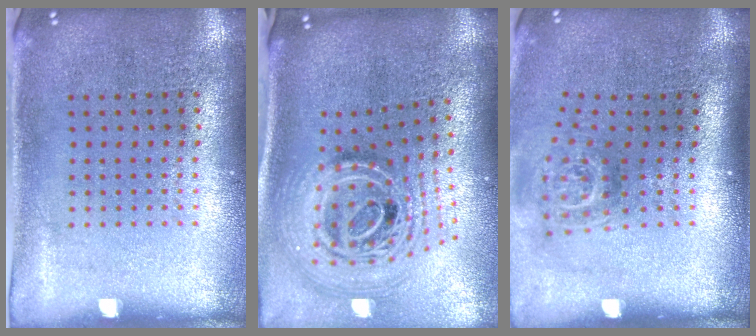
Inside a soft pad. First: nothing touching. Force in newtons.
{"total": 2.9, "press": 2.0, "slide": 2.1}
{"total": 1.8, "press": 1.2, "slide": 1.3}